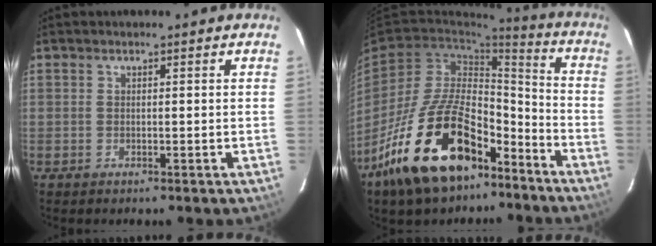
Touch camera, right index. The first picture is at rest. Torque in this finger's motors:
{"motor_torque": [2.14, 0.00, 1.05, 0.21]}